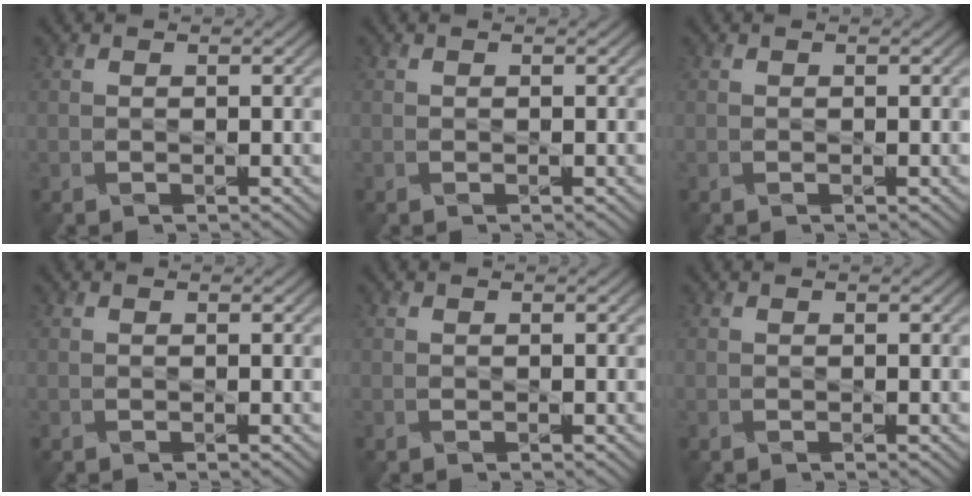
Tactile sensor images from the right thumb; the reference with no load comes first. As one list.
[{"total": 0.0}, {"total": 0.0}, {"total": 0.0}, {"total": 0.0}, {"total": 0.0}]